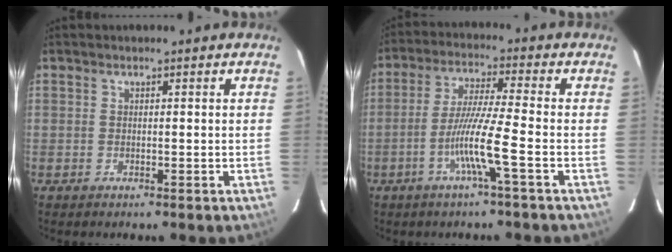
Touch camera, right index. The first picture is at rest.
{"total": 8.5, "force": [-3.1, -1.2, 7.8], "torque": [-0.149, -0.005, -0.064]}